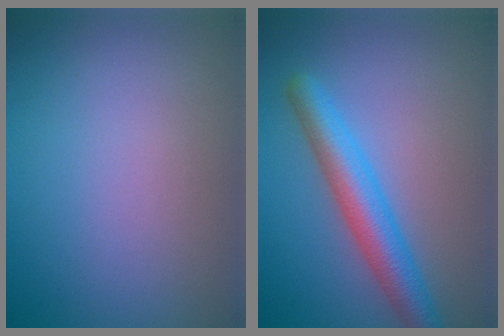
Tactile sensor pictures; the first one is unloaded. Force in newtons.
{"total": 4.7, "press": 4.7, "slide": 0.2}